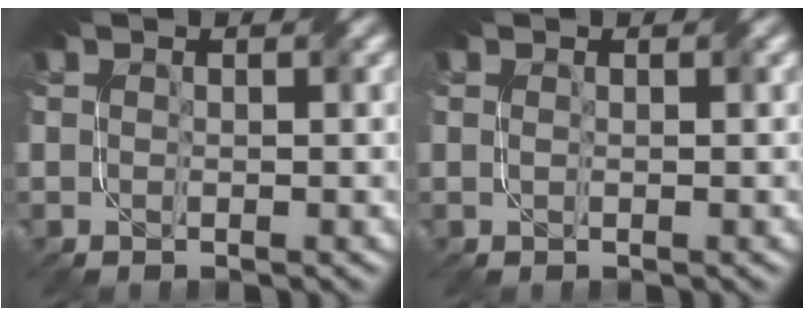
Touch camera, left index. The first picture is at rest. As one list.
[{"total": 0.0}]